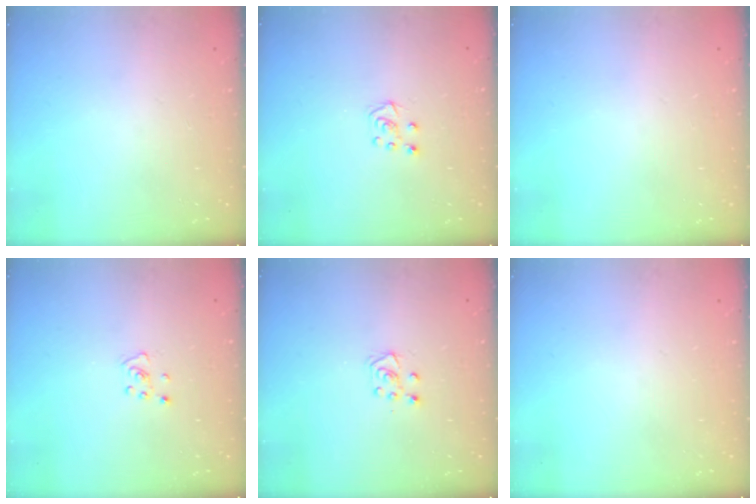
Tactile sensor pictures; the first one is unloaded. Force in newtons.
{"total": 5.3, "press": 5.3, "slide": 0.6}
{"total": 0.0}
{"total": 3.2, "press": 3.2, "slide": 0.2}
{"total": 4.8, "press": 4.8, "slide": 0.5}
{"total": 0.0}